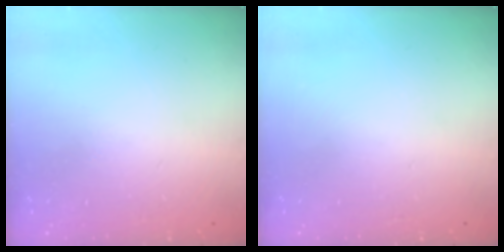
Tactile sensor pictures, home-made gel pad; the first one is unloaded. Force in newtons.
{"total": 0.0}